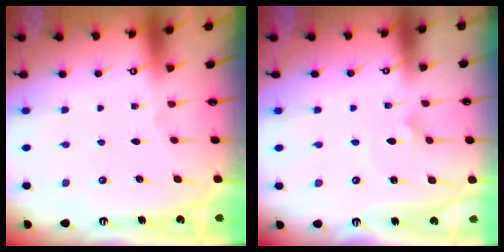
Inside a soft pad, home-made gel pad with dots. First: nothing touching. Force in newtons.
{"total": 2.2, "press": 2.2, "slide": 0.1}